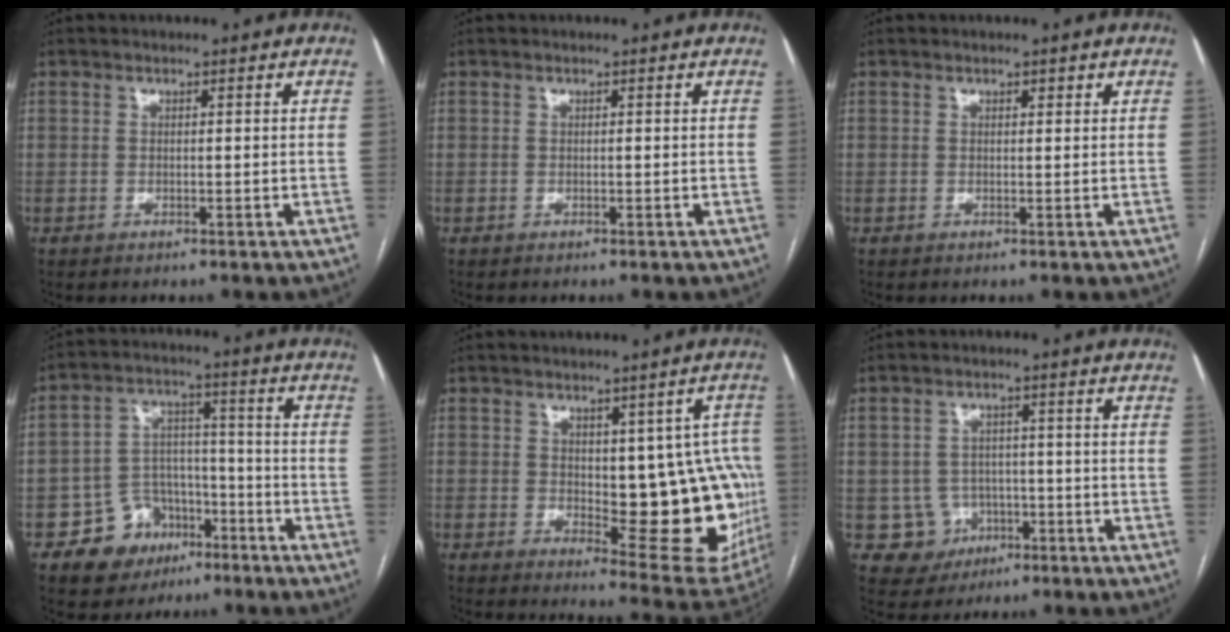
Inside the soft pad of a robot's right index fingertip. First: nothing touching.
{"total": 0.0}
{"total": 0.8, "force": [0.5, 0.4, 0.5], "torque": [-0.006, 0.003, 0.005]}
{"total": 9.6, "force": [-5.2, 7.6, 2.7], "torque": [-0.035, 0.030, -0.073]}
{"total": 15.9, "force": [0.0, 6.4, 14.5], "torque": [-0.129, 0.006, 0.018]}
{"total": 5.8, "force": [-1.5, 5.6, 0.5], "torque": [-0.001, 0.012, -0.011]}